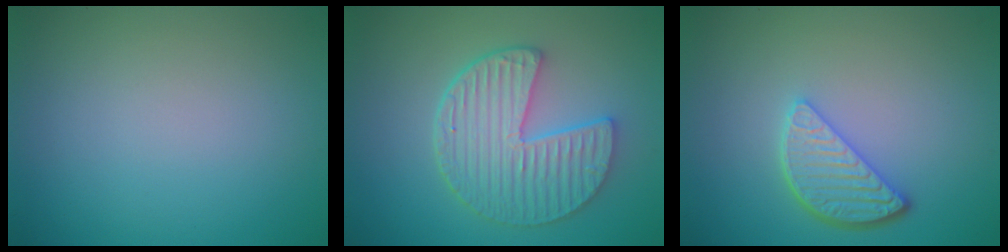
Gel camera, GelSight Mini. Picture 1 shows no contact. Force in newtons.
{"total": 5.7, "press": 4.6, "slide": 3.3}
{"total": 3.5, "press": 2.9, "slide": 2.0}